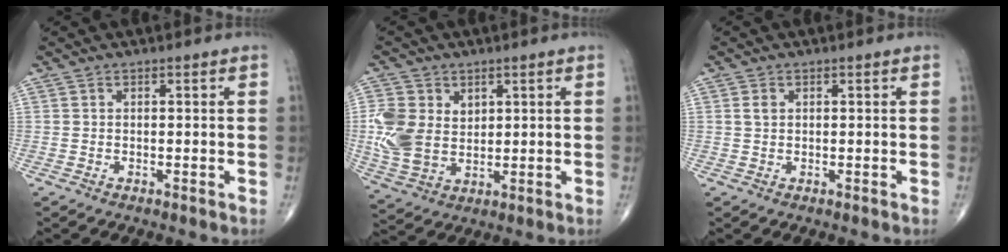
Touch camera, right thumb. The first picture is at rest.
{"total": 10.2, "force": [2.1, 7.7, 6.4], "torque": [-0.120, -0.009, 0.049]}
{"total": 1.3, "force": [0.4, 0.9, 0.9], "torque": [-0.016, 0.001, 0.009]}